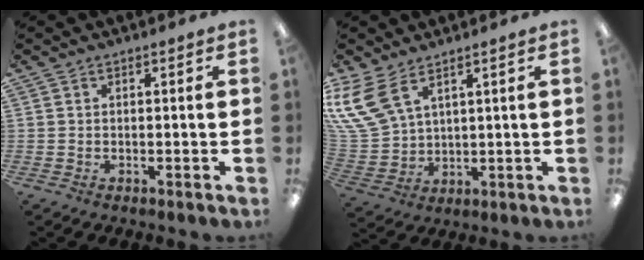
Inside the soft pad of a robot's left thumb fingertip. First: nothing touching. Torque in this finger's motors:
{"motor_torque": [0.96, 1.65, 1.46, -1.31, 0.69]}